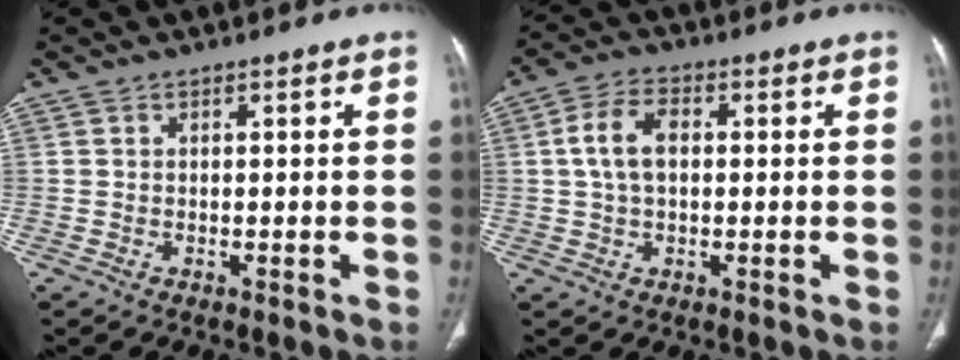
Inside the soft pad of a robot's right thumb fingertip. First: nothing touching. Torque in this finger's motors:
{"motor_torque": [0.29, 0.16, 0.82, 0.08, 0.25]}